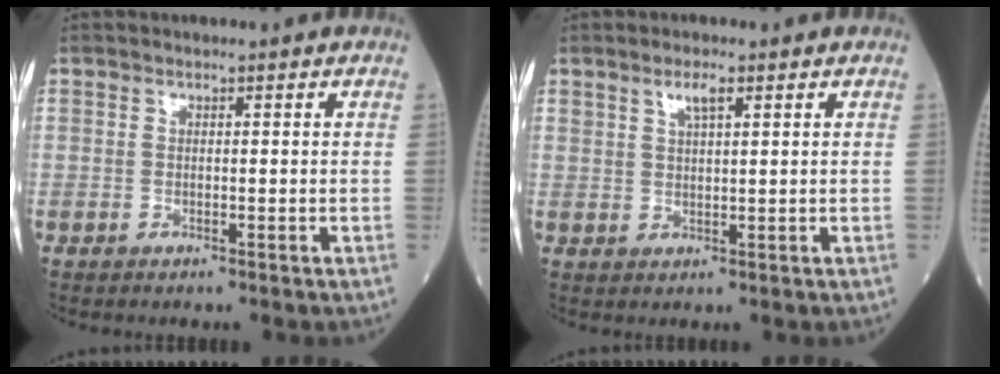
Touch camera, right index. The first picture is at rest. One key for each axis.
{"total": 2.6, "fx": 1.5, "fy": 0.6, "fz": 2.0, "tx": -0.041, "ty": 0.004, "tz": 0.030}